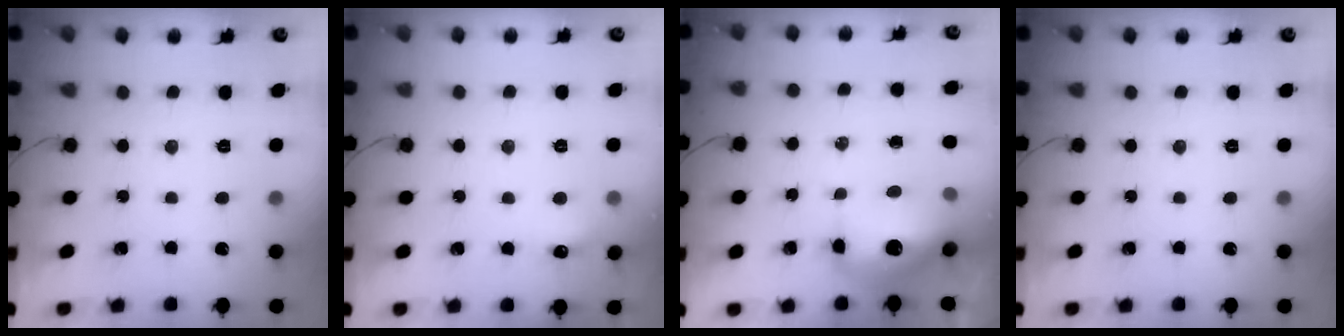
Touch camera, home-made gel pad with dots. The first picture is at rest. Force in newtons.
{"total": 6.5, "press": 6.2, "slide": 1.9}
{"total": 13.5, "press": 13.2, "slide": 3.1}
{"total": 0.0}